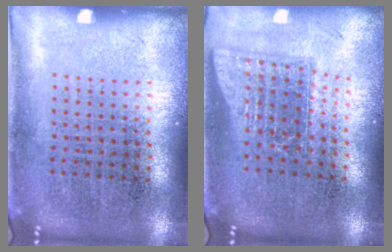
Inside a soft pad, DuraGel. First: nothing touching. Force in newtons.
{"total": 1.6, "press": 1.2, "slide": 1.0}